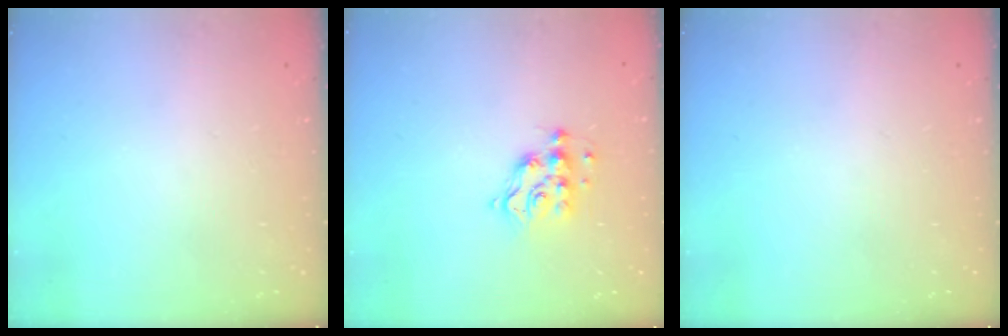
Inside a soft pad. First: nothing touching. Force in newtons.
{"total": 8.6, "press": 8.6, "slide": 0.5}
{"total": 0.0}